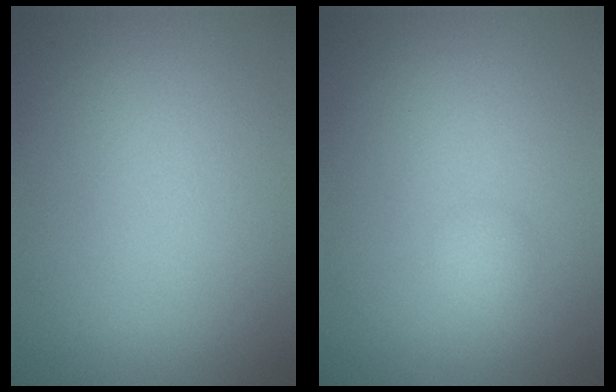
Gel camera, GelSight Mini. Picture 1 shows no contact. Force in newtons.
{"total": 1.2, "press": 1.2, "slide": 0.0}